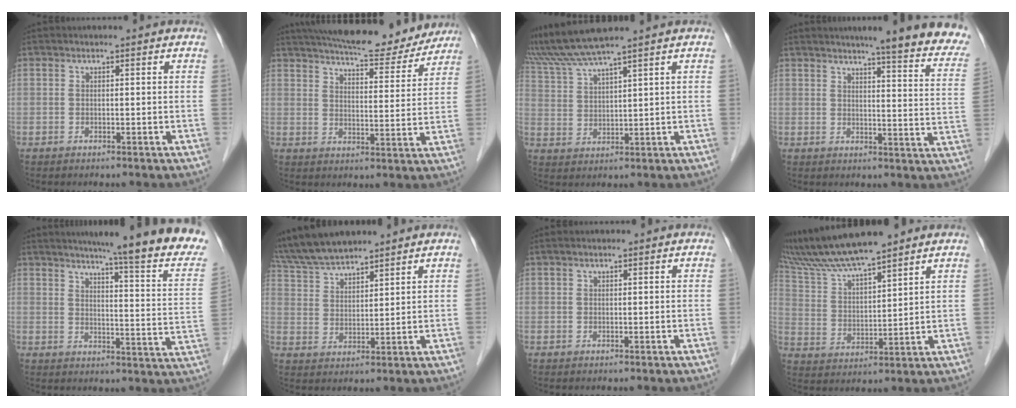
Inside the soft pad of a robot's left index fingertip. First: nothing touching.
{"total": 18.5, "force": [16.5, 3.8, 7.2], "torque": [-0.113, 0.008, 0.221]}
{"total": 7.6, "force": [6.7, -1.9, 2.9], "torque": [-0.071, 0.009, 0.139]}
{"total": 18.4, "force": [15.7, 0.8, 9.5], "torque": [-0.103, -0.044, 0.171]}
{"total": 23.0, "force": [18.7, 0.0, 13.3], "torque": [-0.178, -0.056, 0.224]}
{"total": 10.3, "force": [9.4, 1.4, 3.9], "torque": [-0.085, 0.019, 0.186]}
{"total": 0.8, "force": [0.6, 0.0, 0.5], "torque": [-0.013, 0.011, 0.014]}
{"total": 12.5, "force": [11.0, 0.6, 5.8], "torque": [-0.115, 0.020, 0.210]}